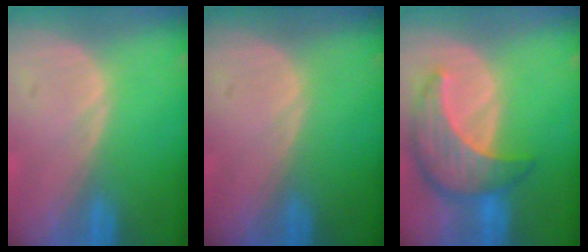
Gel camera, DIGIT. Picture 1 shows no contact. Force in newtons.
{"total": 0.0}
{"total": 8.6, "press": 7.7, "slide": 3.7}